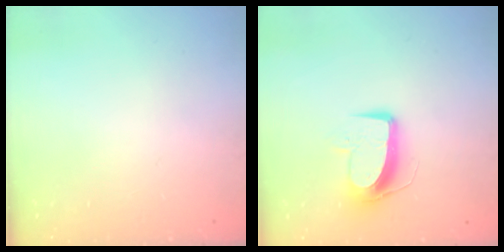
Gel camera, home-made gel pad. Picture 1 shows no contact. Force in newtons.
{"total": 9.8, "press": 9.8, "slide": 1.0}